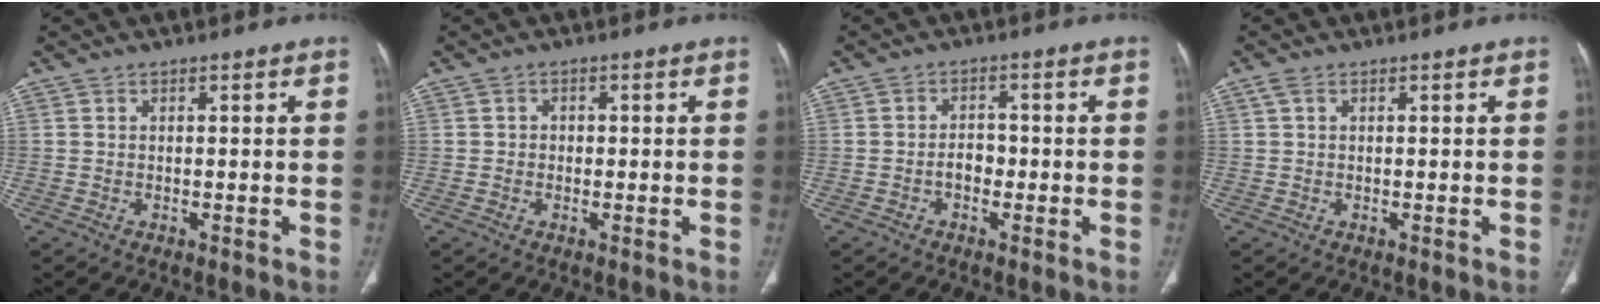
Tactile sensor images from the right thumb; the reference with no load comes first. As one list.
[{"total": 1.2, "force": [-0.1, 1.1, 0.4], "torque": [0.004, 0.005, -0.005]}, {"total": 2.7, "force": [-0.9, 1.9, 1.7], "torque": [-0.015, 0.015, -0.021]}, {"total": 1.2, "force": [0.5, 0.6, 1.0], "torque": [-0.030, 0.012, 0.013]}]